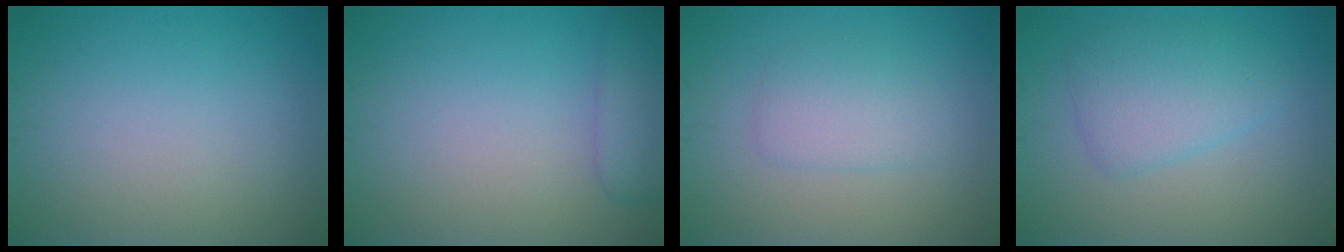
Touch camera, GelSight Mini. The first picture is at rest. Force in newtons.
{"total": 2.8, "press": 2.8, "slide": 0.1}
{"total": 2.3, "press": 2.3, "slide": 0.1}
{"total": 3.5, "press": 3.5, "slide": 0.0}